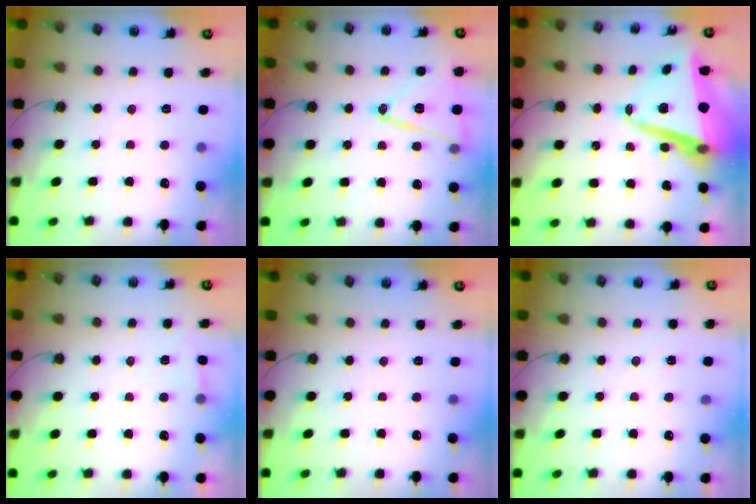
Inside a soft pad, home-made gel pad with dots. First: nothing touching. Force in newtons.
{"total": 16.8, "press": 16.6, "slide": 2.6}
{"total": 13.4, "press": 13.3, "slide": 1.4}
{"total": 3.5, "press": 2.9, "slide": 2.1}
{"total": 0.0}
{"total": 5.6, "press": 5.2, "slide": 2.1}